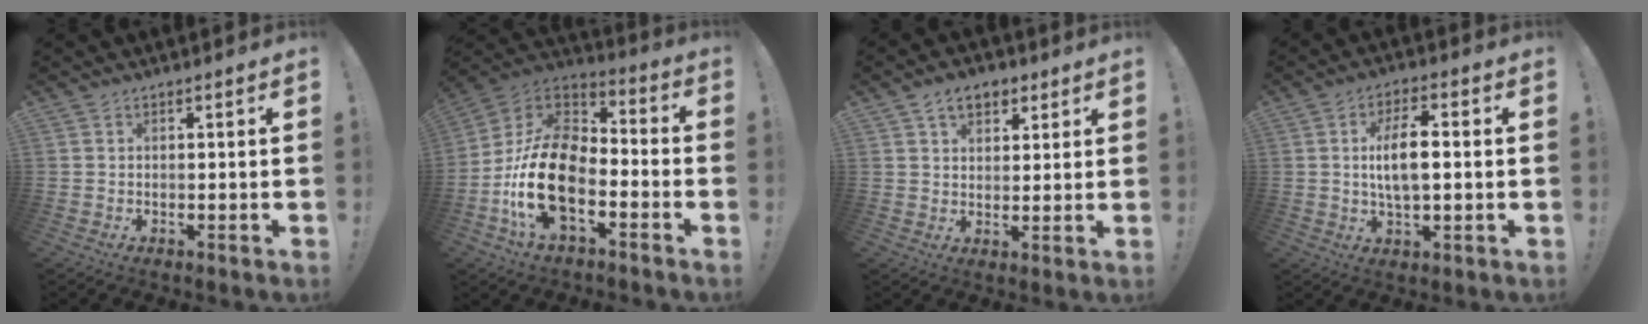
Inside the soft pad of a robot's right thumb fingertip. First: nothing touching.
{"total": 21.4, "force": [-7.4, 12.3, 15.9], "torque": [-0.331, 0.039, -0.118]}
{"total": 7.3, "force": [3.9, 5.0, 3.7], "torque": [-0.053, -0.002, 0.072]}
{"total": 9.4, "force": [0.6, 4.0, 8.5], "torque": [-0.153, 0.004, 0.005]}